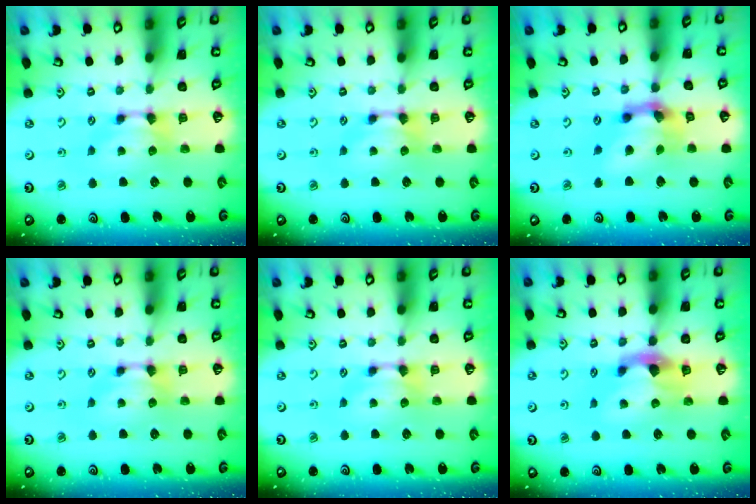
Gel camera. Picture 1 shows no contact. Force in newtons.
{"total": 0.0}
{"total": 6.6, "press": 6.2, "slide": 2.3}
{"total": 0.0}
{"total": 0.0}
{"total": 2.8, "press": 2.5, "slide": 1.3}